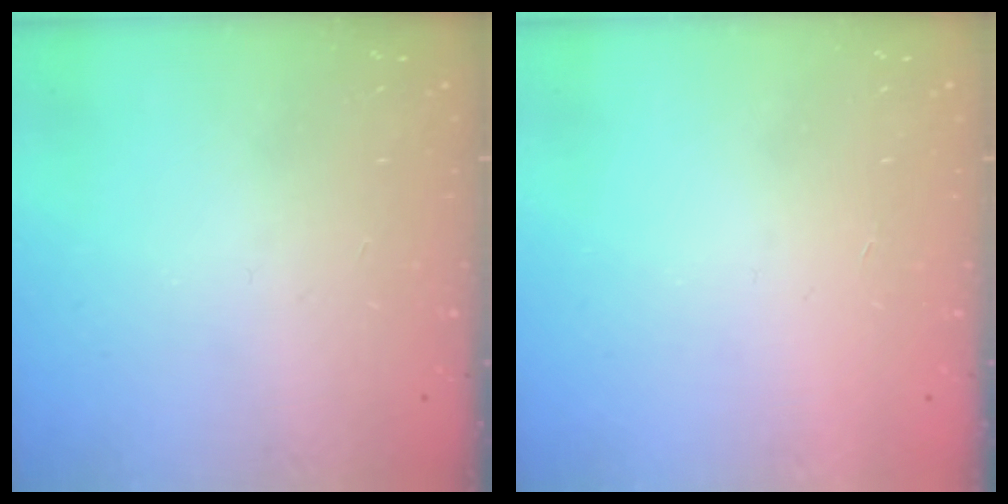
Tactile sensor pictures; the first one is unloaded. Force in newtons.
{"total": 1.5, "press": 1.5, "slide": 0.1}